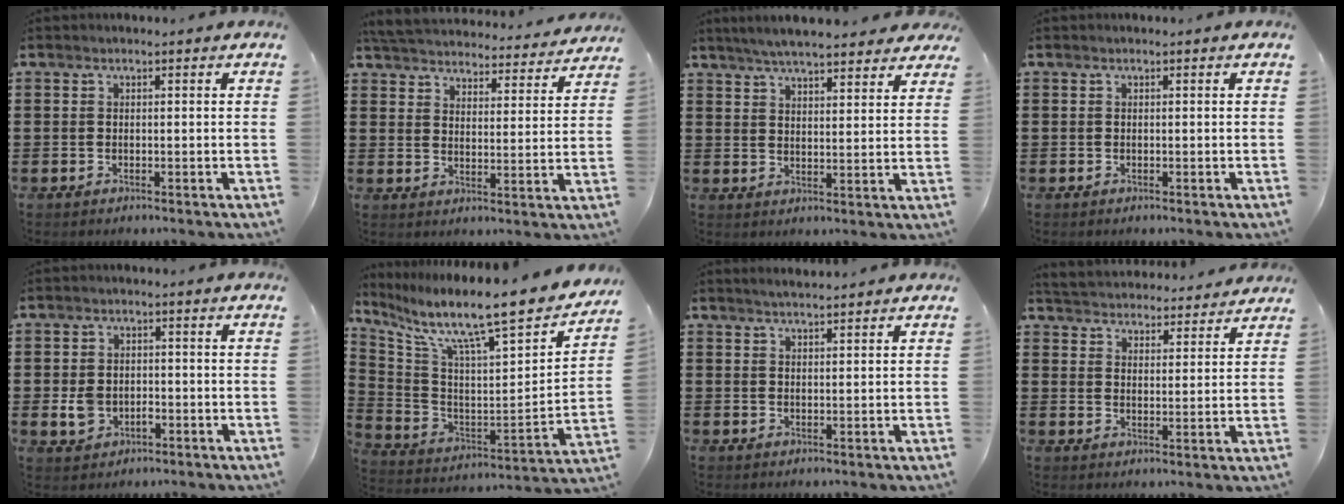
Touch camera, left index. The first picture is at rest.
{"total": 4.9, "force": [4.9, 0.1, 0.3], "torque": [-0.033, -0.036, 0.082]}
{"total": 5.6, "force": [5.3, 0.4, 1.8], "torque": [-0.054, -0.015, 0.095]}
{"total": 0.0}
{"total": 3.2, "force": [-0.8, 2.3, 2.1], "torque": [-0.040, 0.004, -0.014]}
{"total": 11.3, "force": [9.1, 0.9, 6.6], "torque": [-0.133, -0.083, 0.136]}
{"total": 2.1, "force": [2.0, -0.1, 0.6], "torque": [-0.015, 0.001, 0.037]}
{"total": 4.1, "force": [4.1, 0.2, -0.4], "torque": [-0.014, -0.026, 0.071]}